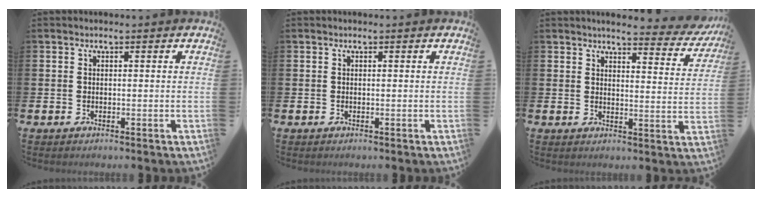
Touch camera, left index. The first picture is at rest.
{"total": 0.0}
{"total": 4.1, "force": [3.9, 0.5, 1.0], "torque": [-0.026, -0.027, 0.063]}